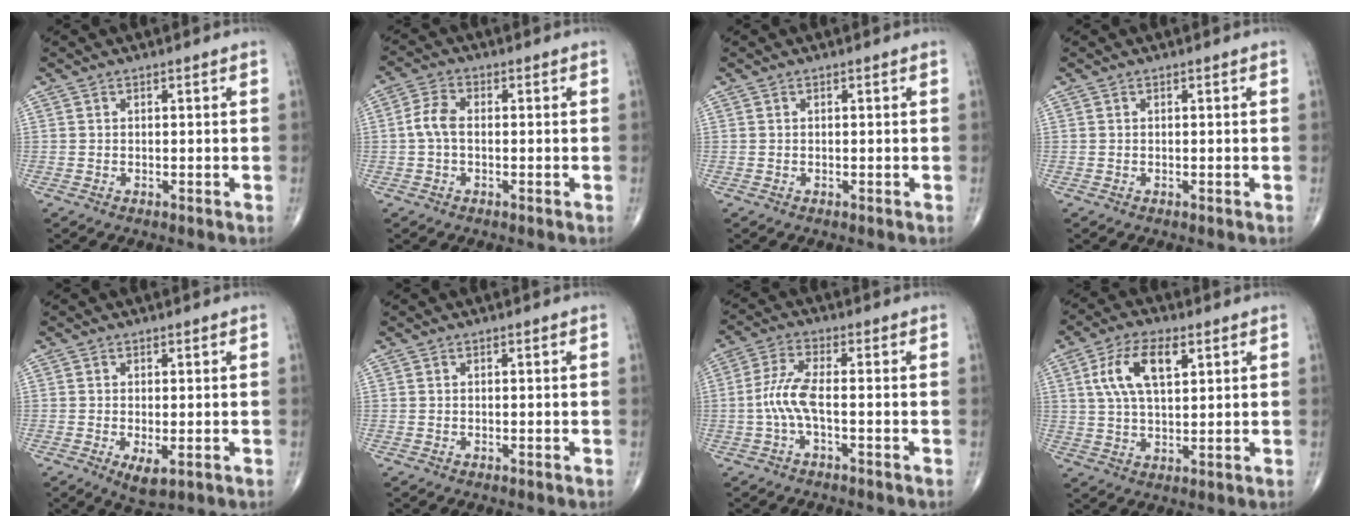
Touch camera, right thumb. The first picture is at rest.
{"total": 4.3, "force": [-0.3, 2.5, 3.5], "torque": [-0.075, 0.012, -0.012]}
{"total": 0.0}
{"total": 0.0}
{"total": 3.8, "force": [-1.1, 1.6, 3.3], "torque": [-0.059, -0.012, -0.014]}
{"total": 0.0}
{"total": 5.8, "force": [-1.2, 1.4, 5.5], "torque": [-0.135, 0.017, -0.031]}
{"total": 10.1, "force": [3.6, 4.7, 8.2], "torque": [-0.154, -0.001, 0.068]}